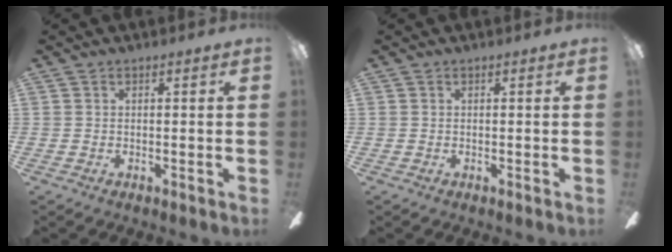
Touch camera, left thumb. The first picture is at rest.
{"total": 0.0}